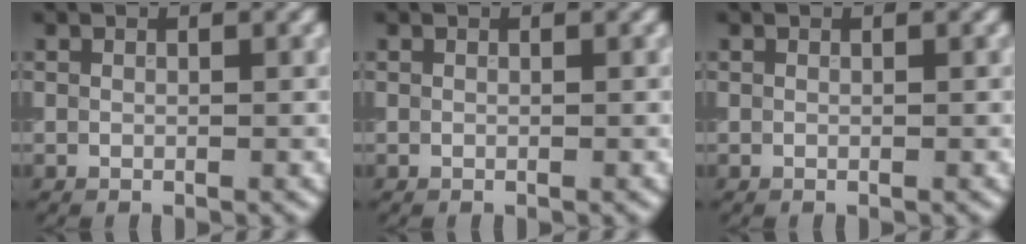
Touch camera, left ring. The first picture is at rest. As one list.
[{"total": 0.0}, {"total": 0.0}]